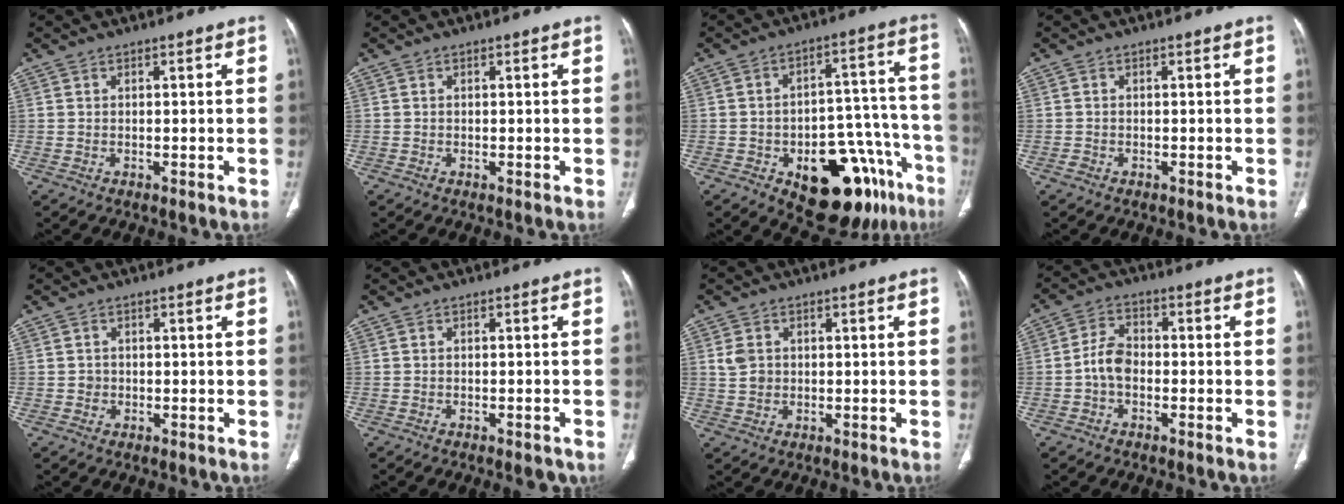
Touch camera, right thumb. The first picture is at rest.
{"total": 0.0}
{"total": 20.8, "force": [-10.8, 10.3, 14.5], "torque": [-0.114, 0.082, -0.136]}
{"total": 0.7, "force": [-0.4, 0.6, 0.1], "torque": [-0.005, 0.002, -0.011]}
{"total": 0.9, "force": [-0.1, 0.9, 0.2], "torque": [0.003, 0.004, -0.002]}
{"total": 2.6, "force": [-1.8, 0.9, 1.5], "torque": [-0.019, 0.007, -0.018]}
{"total": 3.1, "force": [0.6, 2.4, 1.8], "torque": [-0.032, 0.002, 0.015]}
{"total": 5.2, "force": [-1.4, 3.4, 3.7], "torque": [-0.061, 0.019, -0.034]}